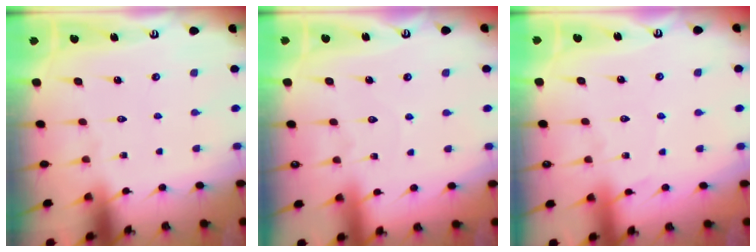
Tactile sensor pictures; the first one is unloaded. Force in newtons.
{"total": 2.9, "press": 2.9, "slide": 0.2}
{"total": 3.5, "press": 3.4, "slide": 0.5}